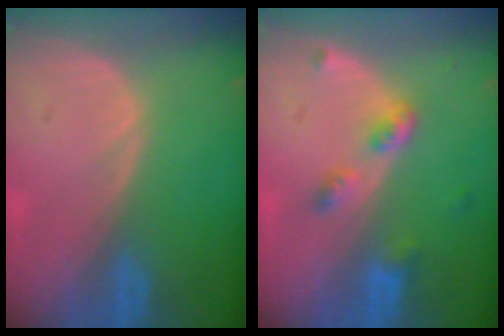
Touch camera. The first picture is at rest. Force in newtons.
{"total": 4.3, "press": 4.0, "slide": 1.6}